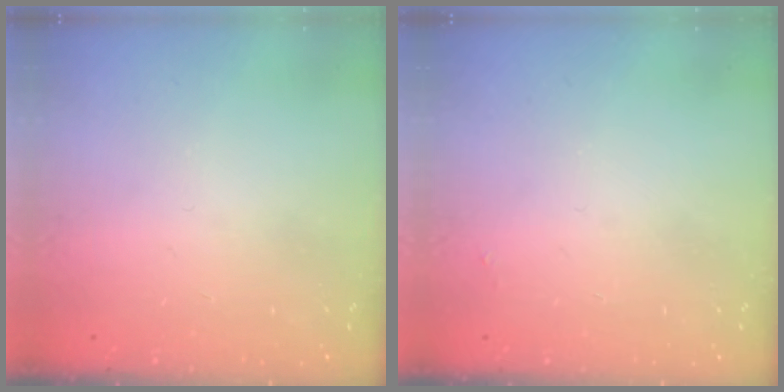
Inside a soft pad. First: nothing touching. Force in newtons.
{"total": 1.9, "press": 1.9, "slide": 0.3}